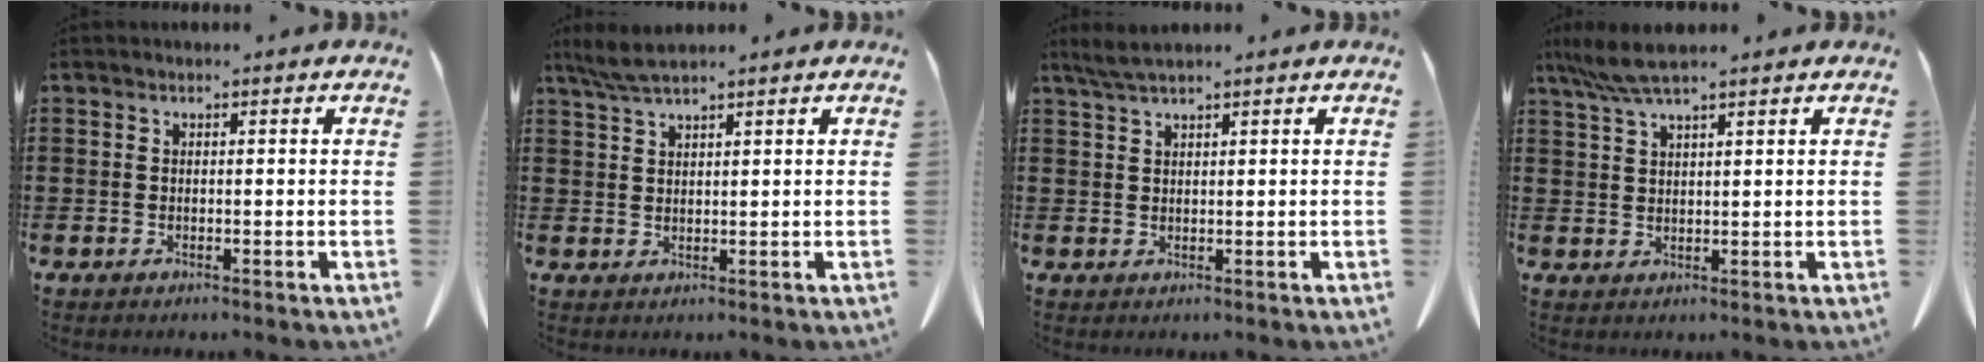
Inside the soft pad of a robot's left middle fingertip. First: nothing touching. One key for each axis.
{"total": 3.3, "fx": 2.6, "fy": 0.3, "fz": 2.1, "tx": -0.046, "ty": 0.001, "tz": 0.049}
{"total": 2.2, "fx": 1.7, "fy": 0.0, "fz": 1.4, "tx": -0.031, "ty": -0.002, "tz": 0.033}
{"total": 5.4, "fx": 4.1, "fy": 0.5, "fz": 3.5, "tx": -0.076, "ty": -0.004, "tz": 0.076}